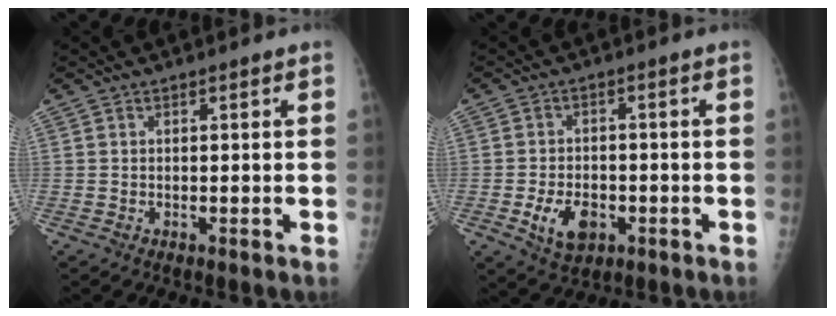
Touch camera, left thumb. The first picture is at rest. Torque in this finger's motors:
{"motor_torque": [-0.66, 0.84, 0.01, 0.06, 0.03]}